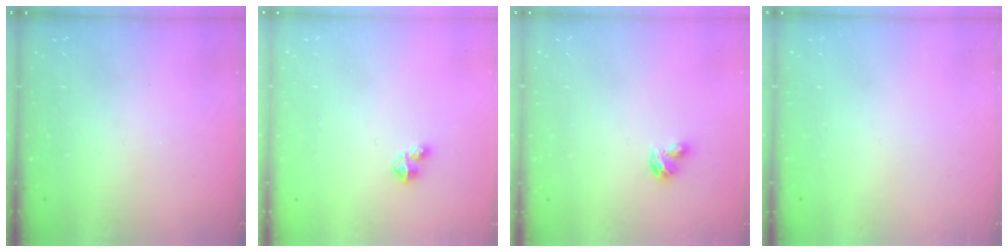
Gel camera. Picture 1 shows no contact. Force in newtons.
{"total": 2.1, "press": 2.1, "slide": 0.2}
{"total": 2.9, "press": 2.8, "slide": 0.5}
{"total": 0.0}